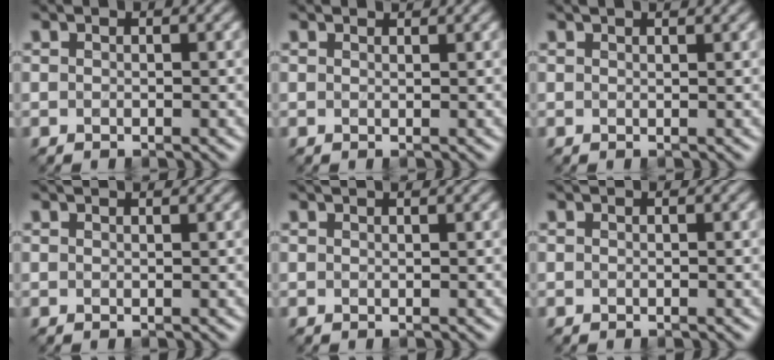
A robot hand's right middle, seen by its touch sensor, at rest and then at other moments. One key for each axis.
{"total": 0.8, "fx": 0.8, "fy": 0.1, "fz": -0.1, "tx": -0.001, "ty": -0.001, "tz": 0.011}
{"total": 1.9, "fx": 1.5, "fy": 0.7, "fz": 0.9, "tx": -0.001, "ty": 0.006, "tz": 0.004}
{"total": 1.3, "fx": 1.2, "fy": 0.4, "fz": 0.5, "tx": -0.004, "ty": 0.001, "tz": 0.007}
{"total": 1.7, "fx": 1.3, "fy": 0.7, "fz": 0.9, "tx": -0.002, "ty": 0.005, "tz": 0.002}
{"total": 0.0}